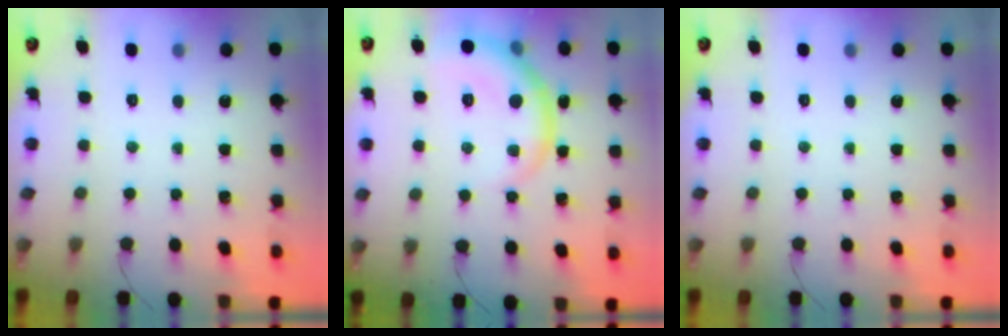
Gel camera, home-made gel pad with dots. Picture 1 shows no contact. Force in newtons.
{"total": 10.2, "press": 10.1, "slide": 0.9}
{"total": 0.0}